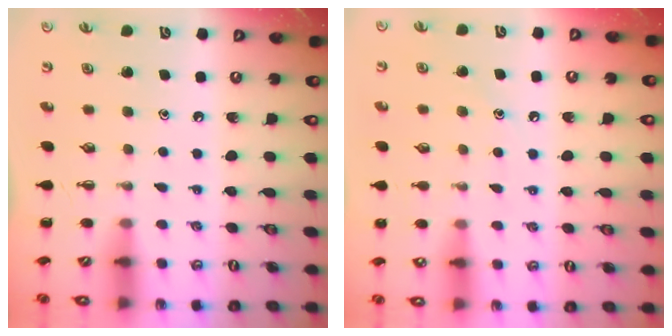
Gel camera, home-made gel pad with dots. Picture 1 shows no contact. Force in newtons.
{"total": 7.1, "press": 6.9, "slide": 1.6}